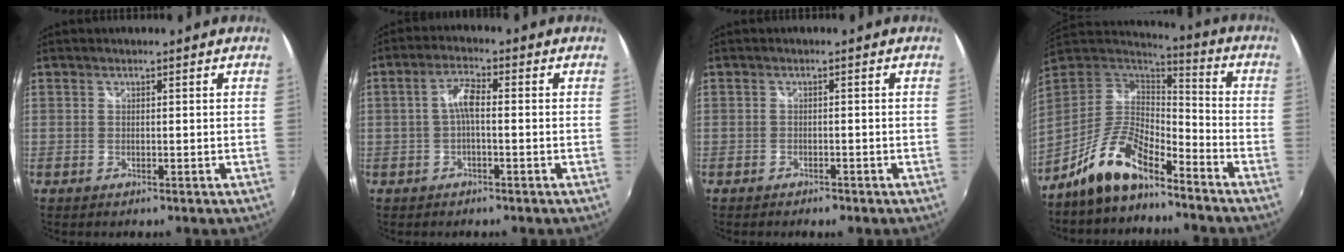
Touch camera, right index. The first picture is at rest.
{"total": 3.8, "force": [-0.6, 1.0, 3.6], "torque": [-0.075, 0.012, -0.012]}
{"total": 1.9, "force": [-1.5, 0.9, 0.6], "torque": [-0.018, -0.007, -0.025]}
{"total": 13.2, "force": [-9.7, 4.1, 7.9], "torque": [-0.173, 0.003, -0.185]}